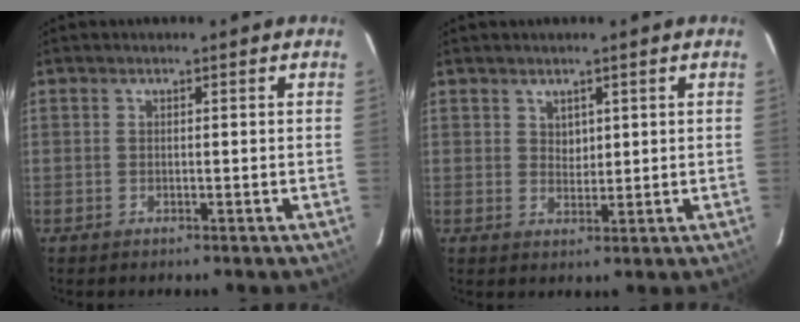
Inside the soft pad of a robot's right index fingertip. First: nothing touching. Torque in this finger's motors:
{"motor_torque": [-0.05, 0.02, 0.00, 0.00]}